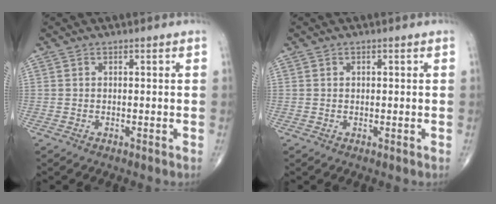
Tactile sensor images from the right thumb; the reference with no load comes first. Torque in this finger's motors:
{"motor_torque": [-0.16, -0.15, -0.05, 0.12, -0.06]}